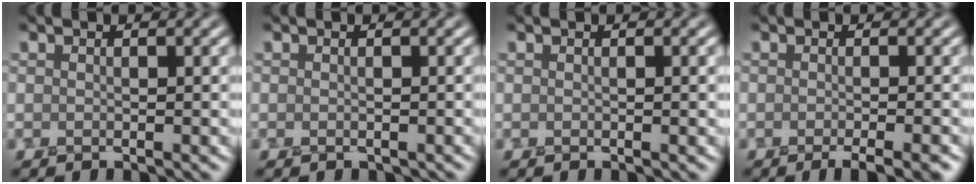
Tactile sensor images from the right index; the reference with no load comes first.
{"total": 0.6, "force": [-0.4, 0.3, 0.3], "torque": [-0.003, -0.003, -0.004]}
{"total": 0.8, "force": [0.1, 0.2, 0.7], "torque": [-0.008, 0.000, 0.002]}
{"total": 2.6, "force": [-1.3, 0.6, 2.2], "torque": [-0.017, -0.003, -0.019]}